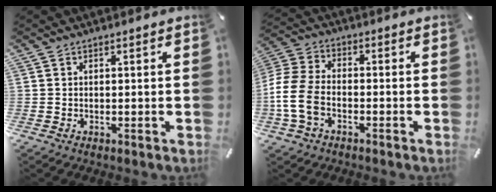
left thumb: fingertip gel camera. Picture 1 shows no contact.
{"total": 10.3, "force": [-3.4, 6.8, 6.9], "torque": [-0.157, 0.010, -0.064]}